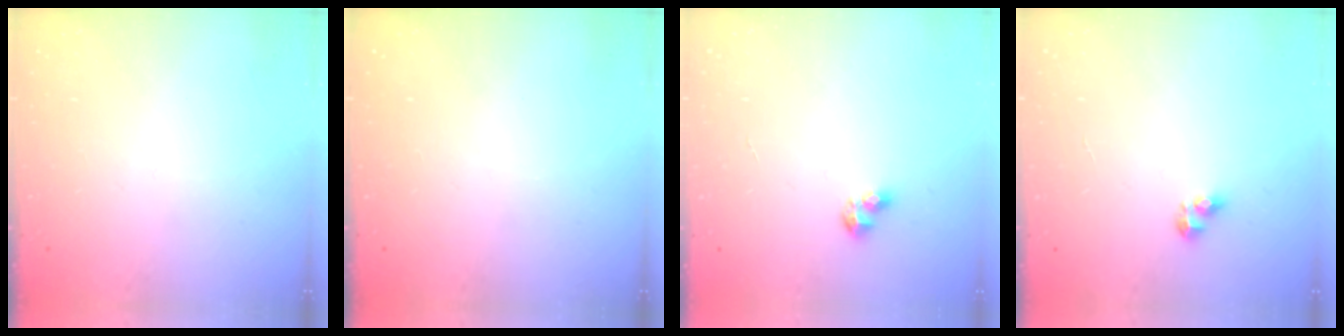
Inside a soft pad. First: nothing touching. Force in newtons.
{"total": 0.0}
{"total": 3.5, "press": 3.5, "slide": 0.3}
{"total": 4.8, "press": 4.7, "slide": 0.4}